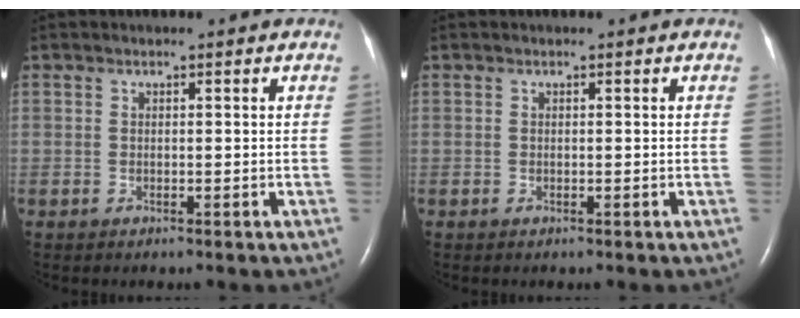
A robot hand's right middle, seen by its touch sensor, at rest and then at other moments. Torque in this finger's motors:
{"motor_torque": [-0.02, 0.10, 0.00, 0.01]}